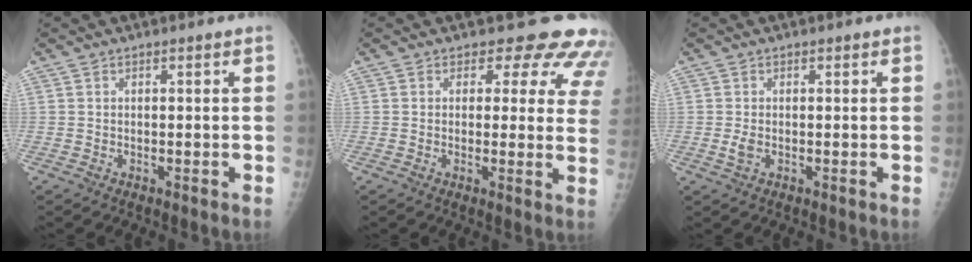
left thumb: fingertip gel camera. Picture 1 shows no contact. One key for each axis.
{"total": 11.4, "fx": 9.7, "fy": 5.4, "fz": 2.6, "tx": 0.028, "ty": -0.050, "tz": 0.077}
{"total": 1.7, "fx": -0.2, "fy": 1.1, "fz": 1.3, "tx": -0.030, "ty": -0.004, "tz": -0.005}